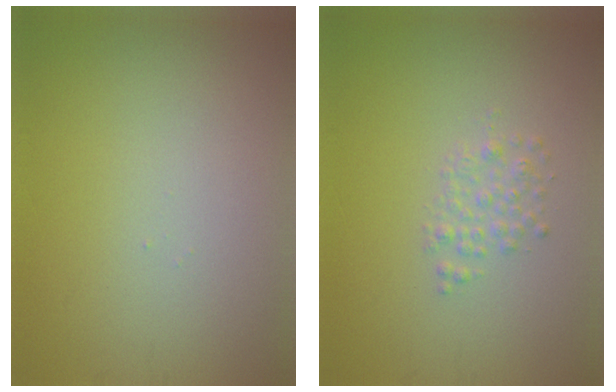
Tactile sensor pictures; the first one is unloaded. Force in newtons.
{"total": 1.5, "press": 1.5, "slide": 0.0}